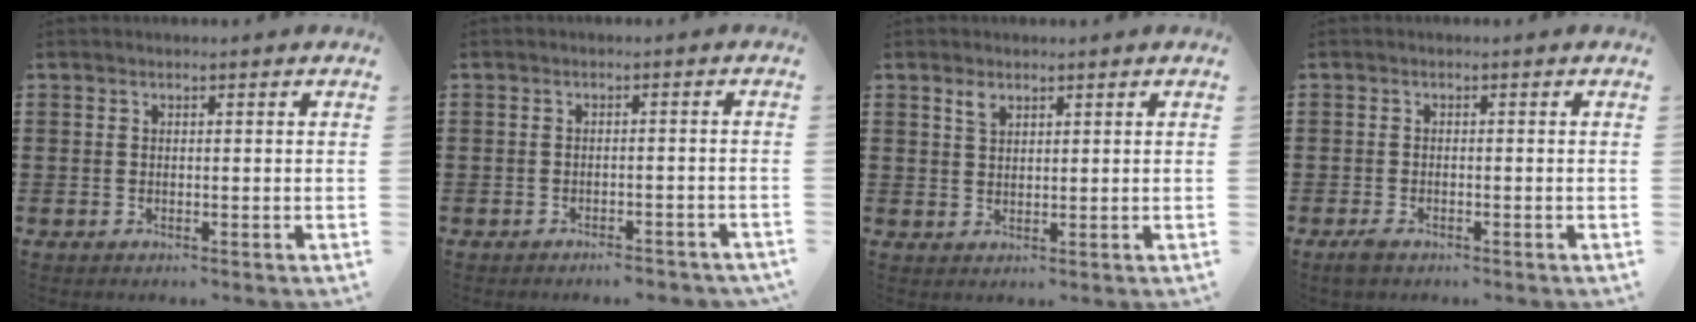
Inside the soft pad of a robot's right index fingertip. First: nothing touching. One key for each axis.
{"total": 1.9, "fx": -1.9, "fy": 0.1, "fz": 0.4, "tx": -0.010, "ty": 0.000, "tz": -0.039}
{"total": 1.9, "fx": 1.4, "fy": 1.0, "fz": 1.0, "tx": -0.023, "ty": 0.003, "tz": 0.025}
{"total": 1.4, "fx": -1.1, "fy": 0.4, "fz": 0.7, "tx": -0.022, "ty": -0.005, "tz": -0.024}